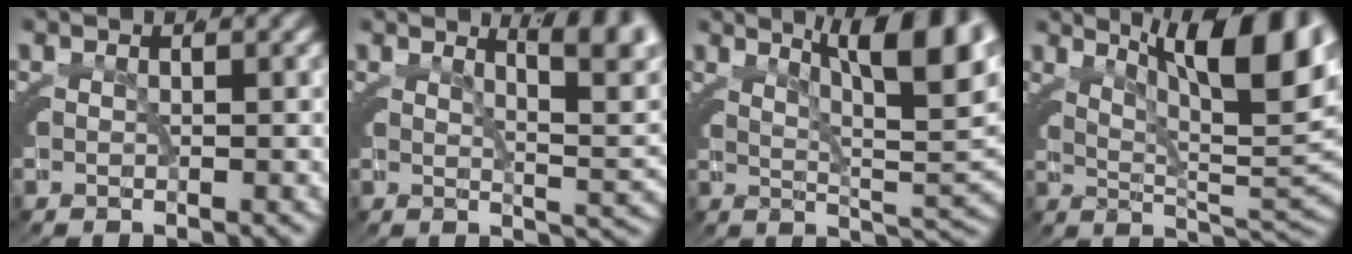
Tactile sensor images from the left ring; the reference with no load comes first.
{"total": 6.2, "force": [2.8, 1.3, 5.4], "torque": [-0.036, 0.005, 0.039]}
{"total": 10.1, "force": [4.6, 3.1, 8.5], "torque": [-0.088, 0.017, 0.061]}
{"total": 11.2, "force": [5.1, 3.5, 9.3], "torque": [-0.102, 0.017, 0.068]}